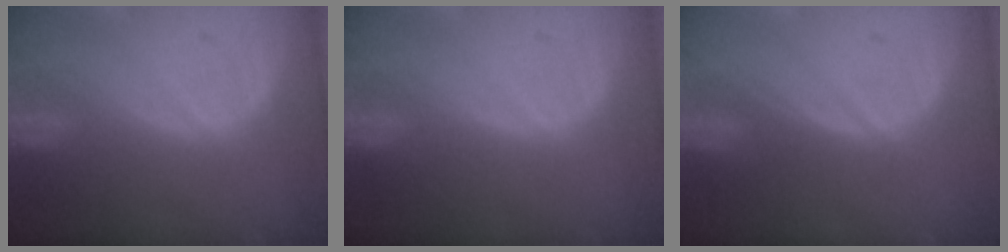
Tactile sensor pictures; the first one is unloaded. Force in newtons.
{"total": 0.0}
{"total": 0.0}